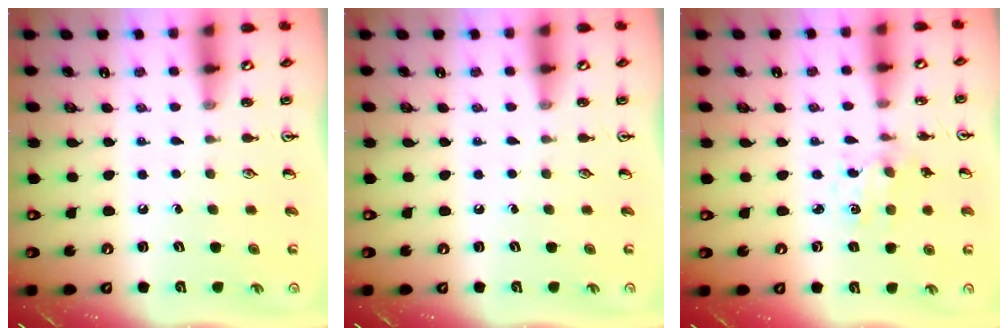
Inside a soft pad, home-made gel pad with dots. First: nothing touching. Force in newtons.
{"total": 0.0}
{"total": 1.4, "press": 1.4, "slide": 0.3}